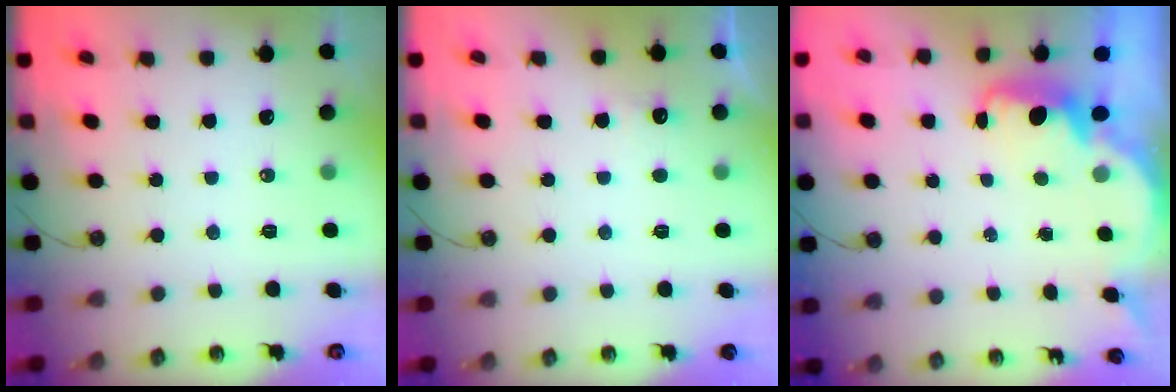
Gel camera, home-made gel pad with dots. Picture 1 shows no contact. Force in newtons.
{"total": 3.6, "press": 3.5, "slide": 0.9}
{"total": 2.2, "press": 2.1, "slide": 0.7}